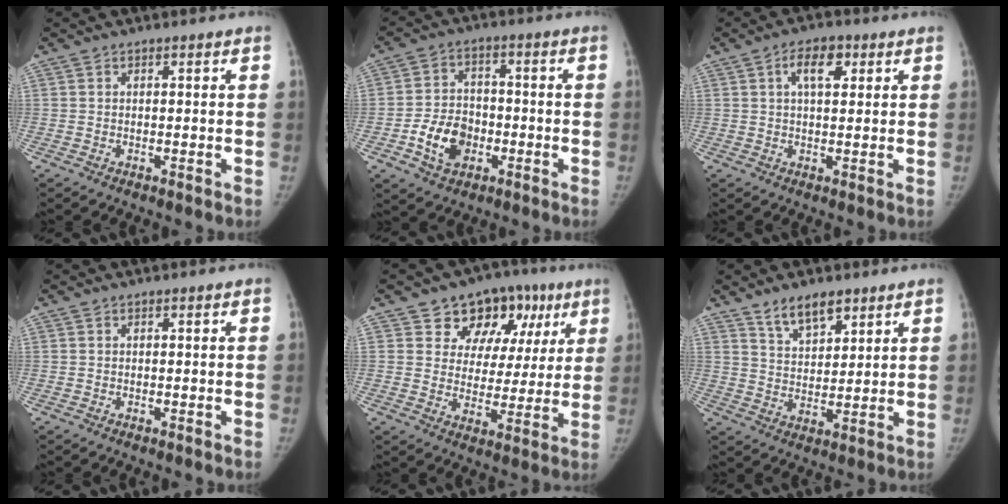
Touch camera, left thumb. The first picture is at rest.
{"total": 9.7, "force": [-3.3, 7.1, 5.8], "torque": [-0.081, 0.022, -0.058]}
{"total": 5.6, "force": [2.1, 2.6, 4.4], "torque": [-0.066, 0.002, 0.032]}
{"total": 0.0}
{"total": 14.6, "force": [7.5, 10.6, 6.7], "torque": [-0.031, -0.009, 0.107]}
{"total": 7.2, "force": [5.2, 3.1, 4.0], "torque": [-0.047, -0.036, 0.096]}